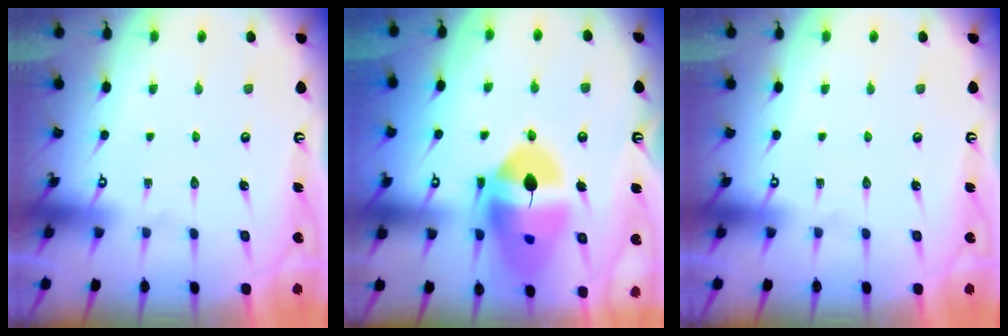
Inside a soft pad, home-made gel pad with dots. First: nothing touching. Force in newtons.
{"total": 17.3, "press": 17.2, "slide": 1.7}
{"total": 0.0}